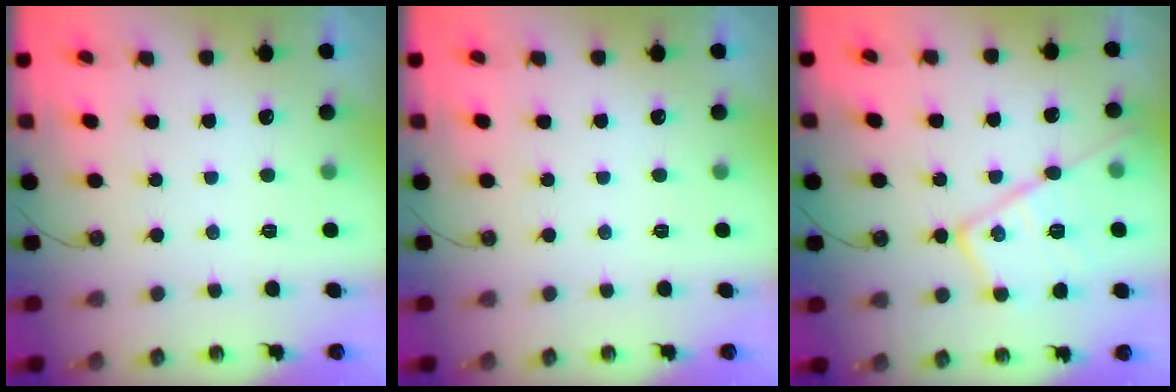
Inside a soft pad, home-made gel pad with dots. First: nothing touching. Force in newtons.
{"total": 0.0}
{"total": 18.7, "press": 18.6, "slide": 1.6}